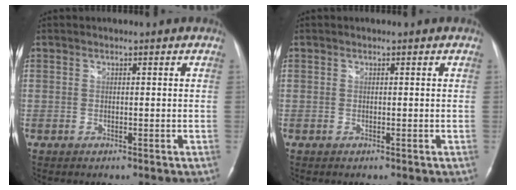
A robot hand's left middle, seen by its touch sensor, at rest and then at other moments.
{"total": 0.0}